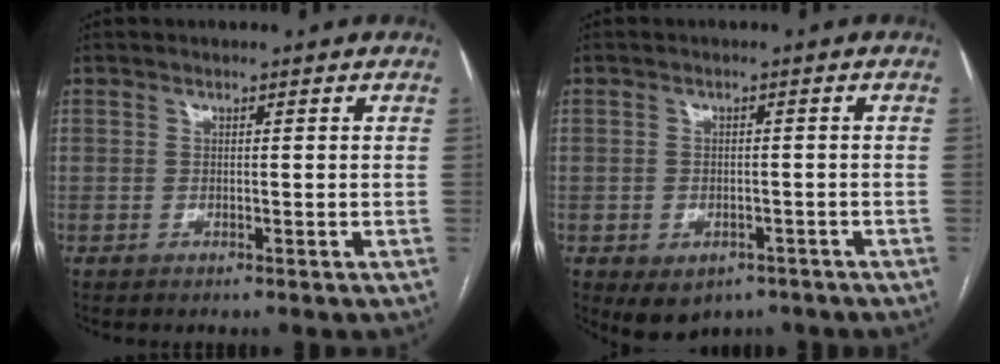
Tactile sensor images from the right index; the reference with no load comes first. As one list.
[{"total": 5.8, "force": [-3.5, 4.0, 2.1], "torque": [-0.024, 0.005, -0.039]}]